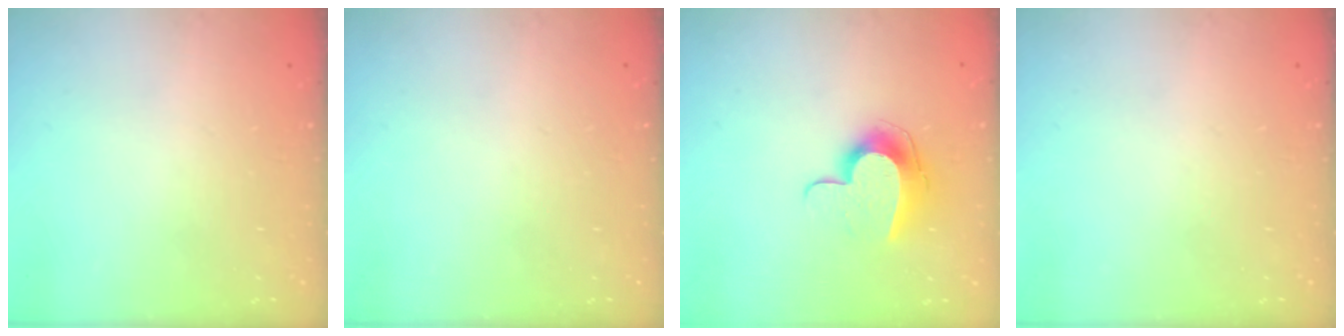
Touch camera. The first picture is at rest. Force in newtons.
{"total": 0.0}
{"total": 9.9, "press": 9.9, "slide": 0.4}
{"total": 0.0}